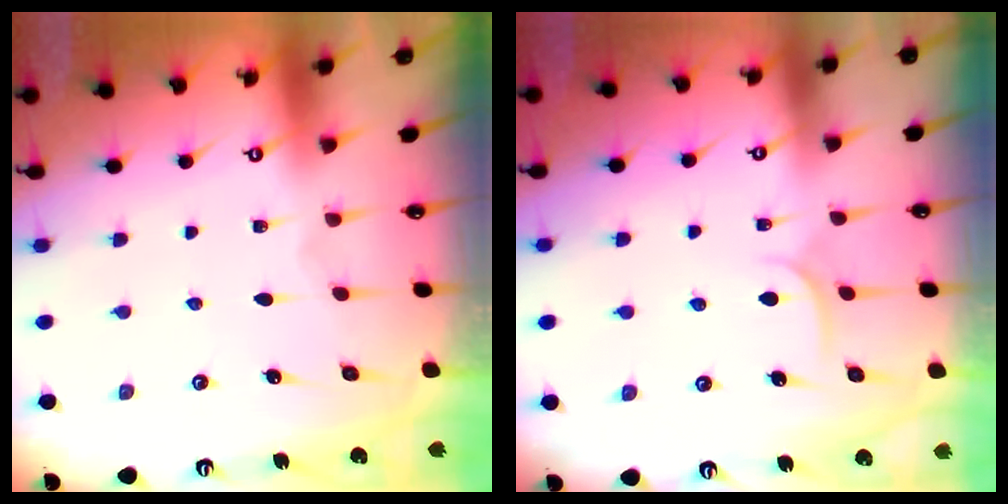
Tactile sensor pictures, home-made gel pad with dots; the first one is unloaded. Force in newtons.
{"total": 5.9, "press": 5.9, "slide": 0.4}